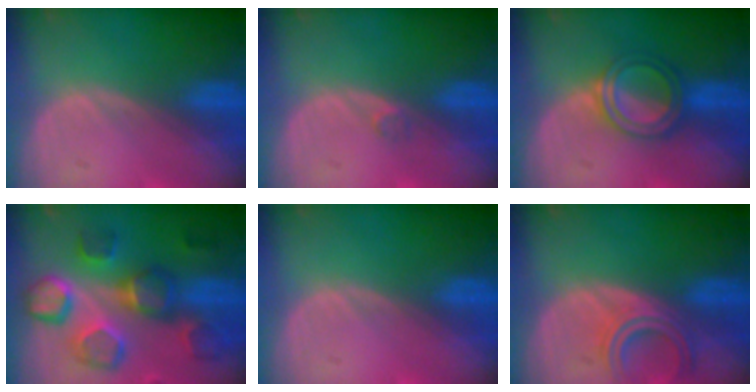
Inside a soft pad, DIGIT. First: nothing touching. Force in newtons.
{"total": 0.9, "press": 0.8, "slide": 0.5}
{"total": 5.0, "press": 5.0, "slide": 0.7}
{"total": 10.6, "press": 10.3, "slide": 2.2}
{"total": 0.0}
{"total": 5.4, "press": 5.0, "slide": 2.0}